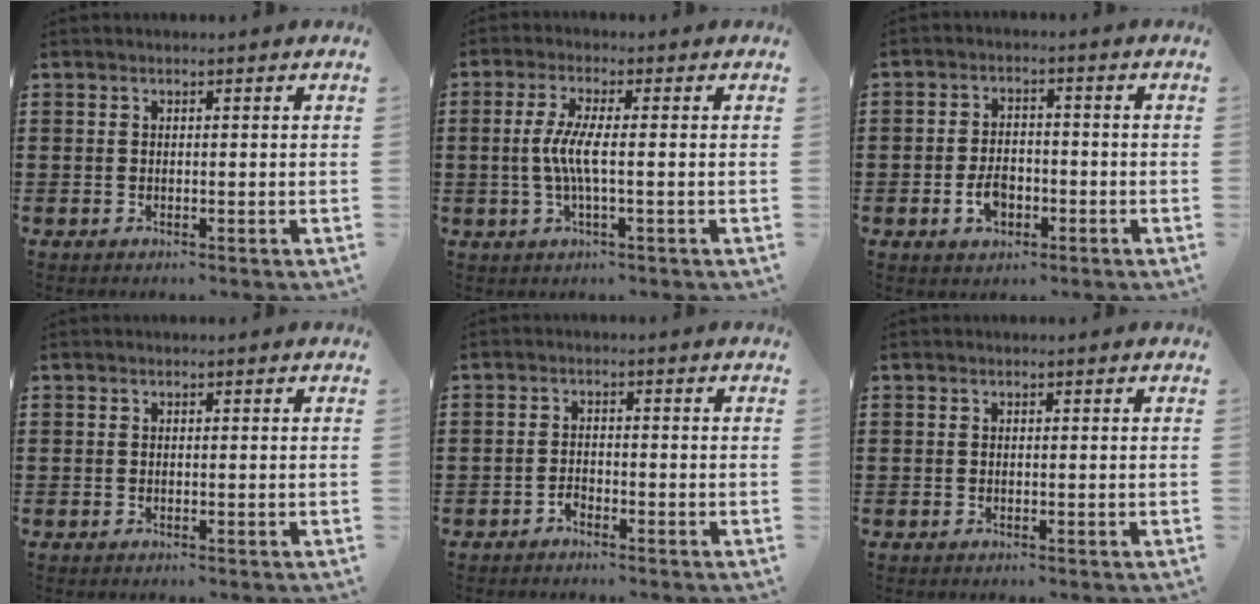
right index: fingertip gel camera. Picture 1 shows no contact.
{"total": 4.8, "force": [-0.6, 0.4, 4.8], "torque": [-0.108, -0.010, -0.022]}
{"total": 4.1, "force": [-1.7, 2.7, 2.6], "torque": [-0.057, 0.003, -0.034]}
{"total": 0.0}
{"total": 1.6, "force": [-1.4, 0.6, 0.2], "torque": [-0.008, 0.001, -0.029]}
{"total": 0.0}